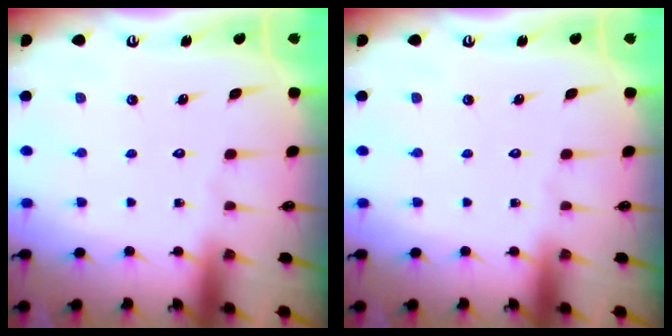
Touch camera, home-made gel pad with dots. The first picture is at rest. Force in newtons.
{"total": 0.0}